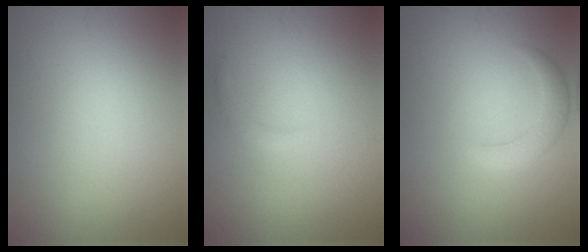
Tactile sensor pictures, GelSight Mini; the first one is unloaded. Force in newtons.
{"total": 0.7, "press": 0.7, "slide": 0.1}
{"total": 2.3, "press": 2.3, "slide": 0.4}